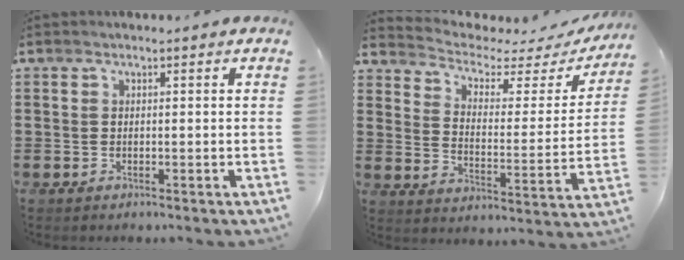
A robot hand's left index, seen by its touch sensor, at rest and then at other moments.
{"total": 3.0, "force": [2.3, 1.2, 1.4], "torque": [-0.045, -0.022, 0.029]}